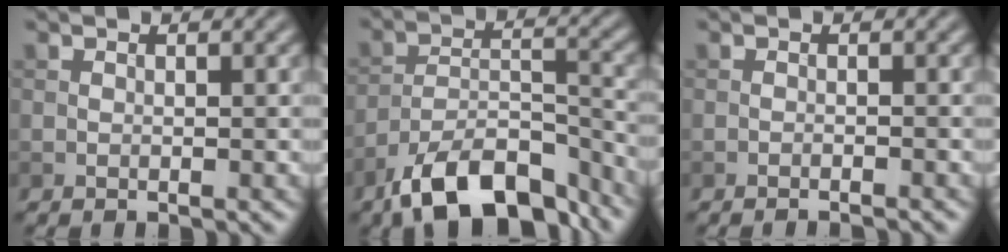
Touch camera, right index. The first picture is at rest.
{"total": 11.1, "force": [-8.2, 4.4, 6.0], "torque": [-0.097, -0.003, -0.144]}
{"total": 1.4, "force": [-1.2, 0.1, 0.7], "torque": [-0.007, 0.003, -0.020]}